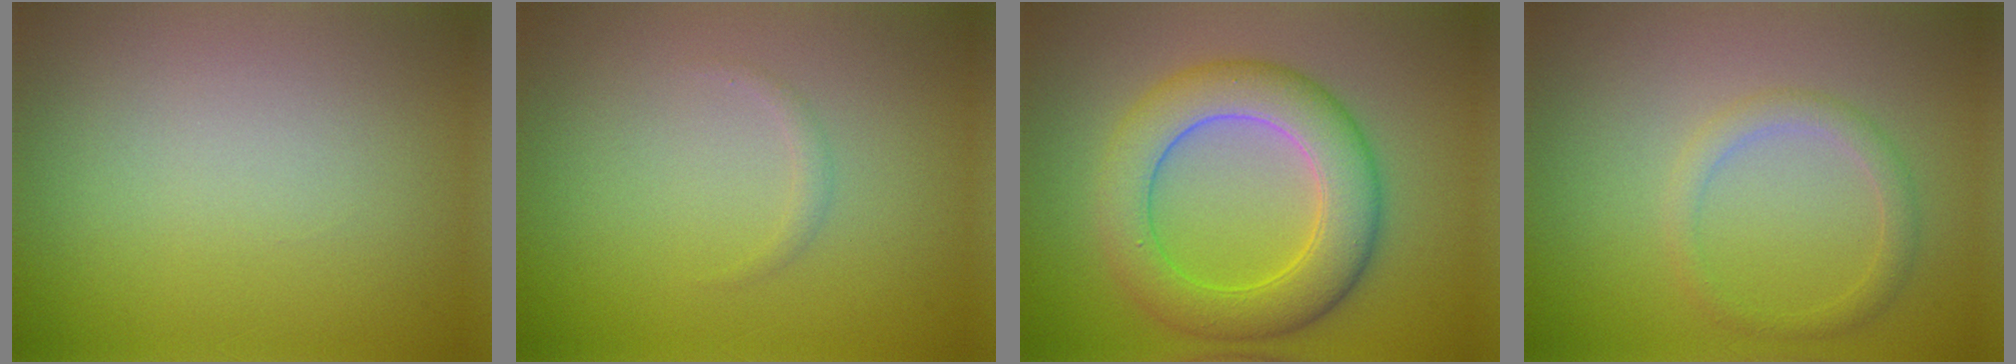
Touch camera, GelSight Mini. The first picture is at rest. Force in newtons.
{"total": 0.6, "press": 0.6, "slide": 0.0}
{"total": 7.1, "press": 7.0, "slide": 0.1}
{"total": 1.9, "press": 1.9, "slide": 0.1}